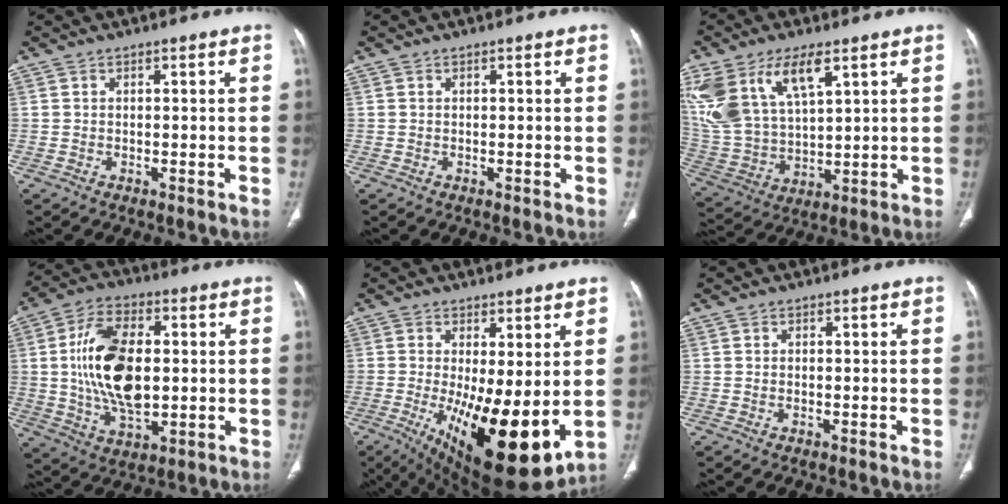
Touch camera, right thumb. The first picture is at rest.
{"total": 0.0}
{"total": 17.9, "force": [8.8, 8.7, 12.9], "torque": [-0.268, -0.023, 0.184]}
{"total": 16.9, "force": [1.1, 9.2, 14.1], "torque": [-0.257, 0.001, 0.023]}
{"total": 17.3, "force": [-2.2, 5.9, 16.1], "torque": [-0.250, -0.037, -0.013]}
{"total": 0.0}